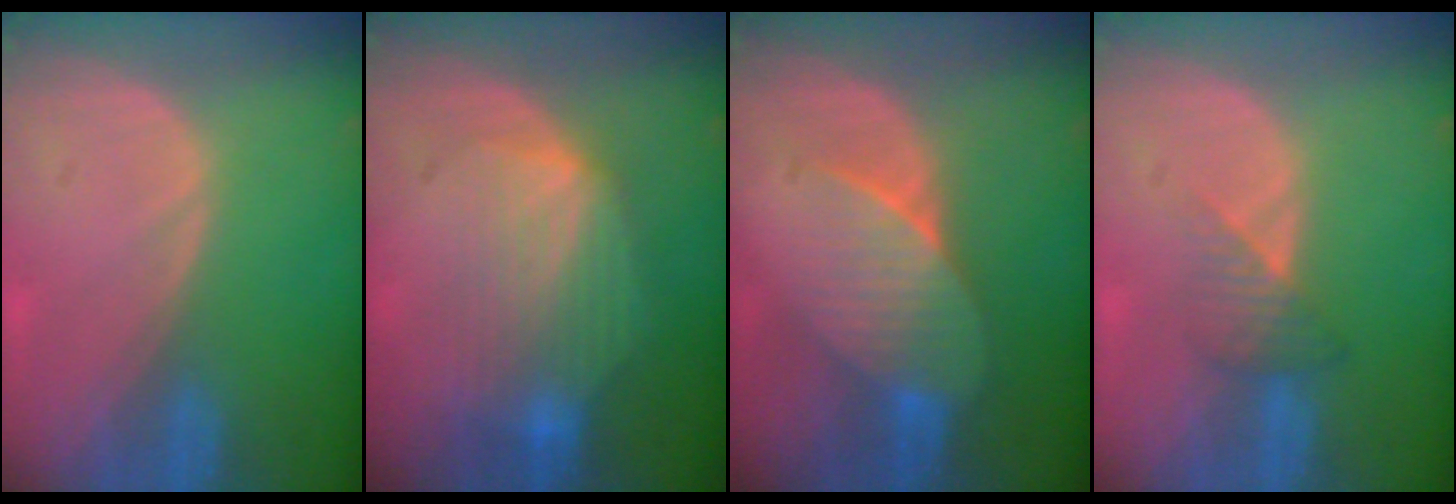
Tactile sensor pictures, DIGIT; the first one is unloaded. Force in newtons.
{"total": 8.0, "press": 7.6, "slide": 2.5}
{"total": 7.4, "press": 6.9, "slide": 2.6}
{"total": 3.3, "press": 3.0, "slide": 1.2}